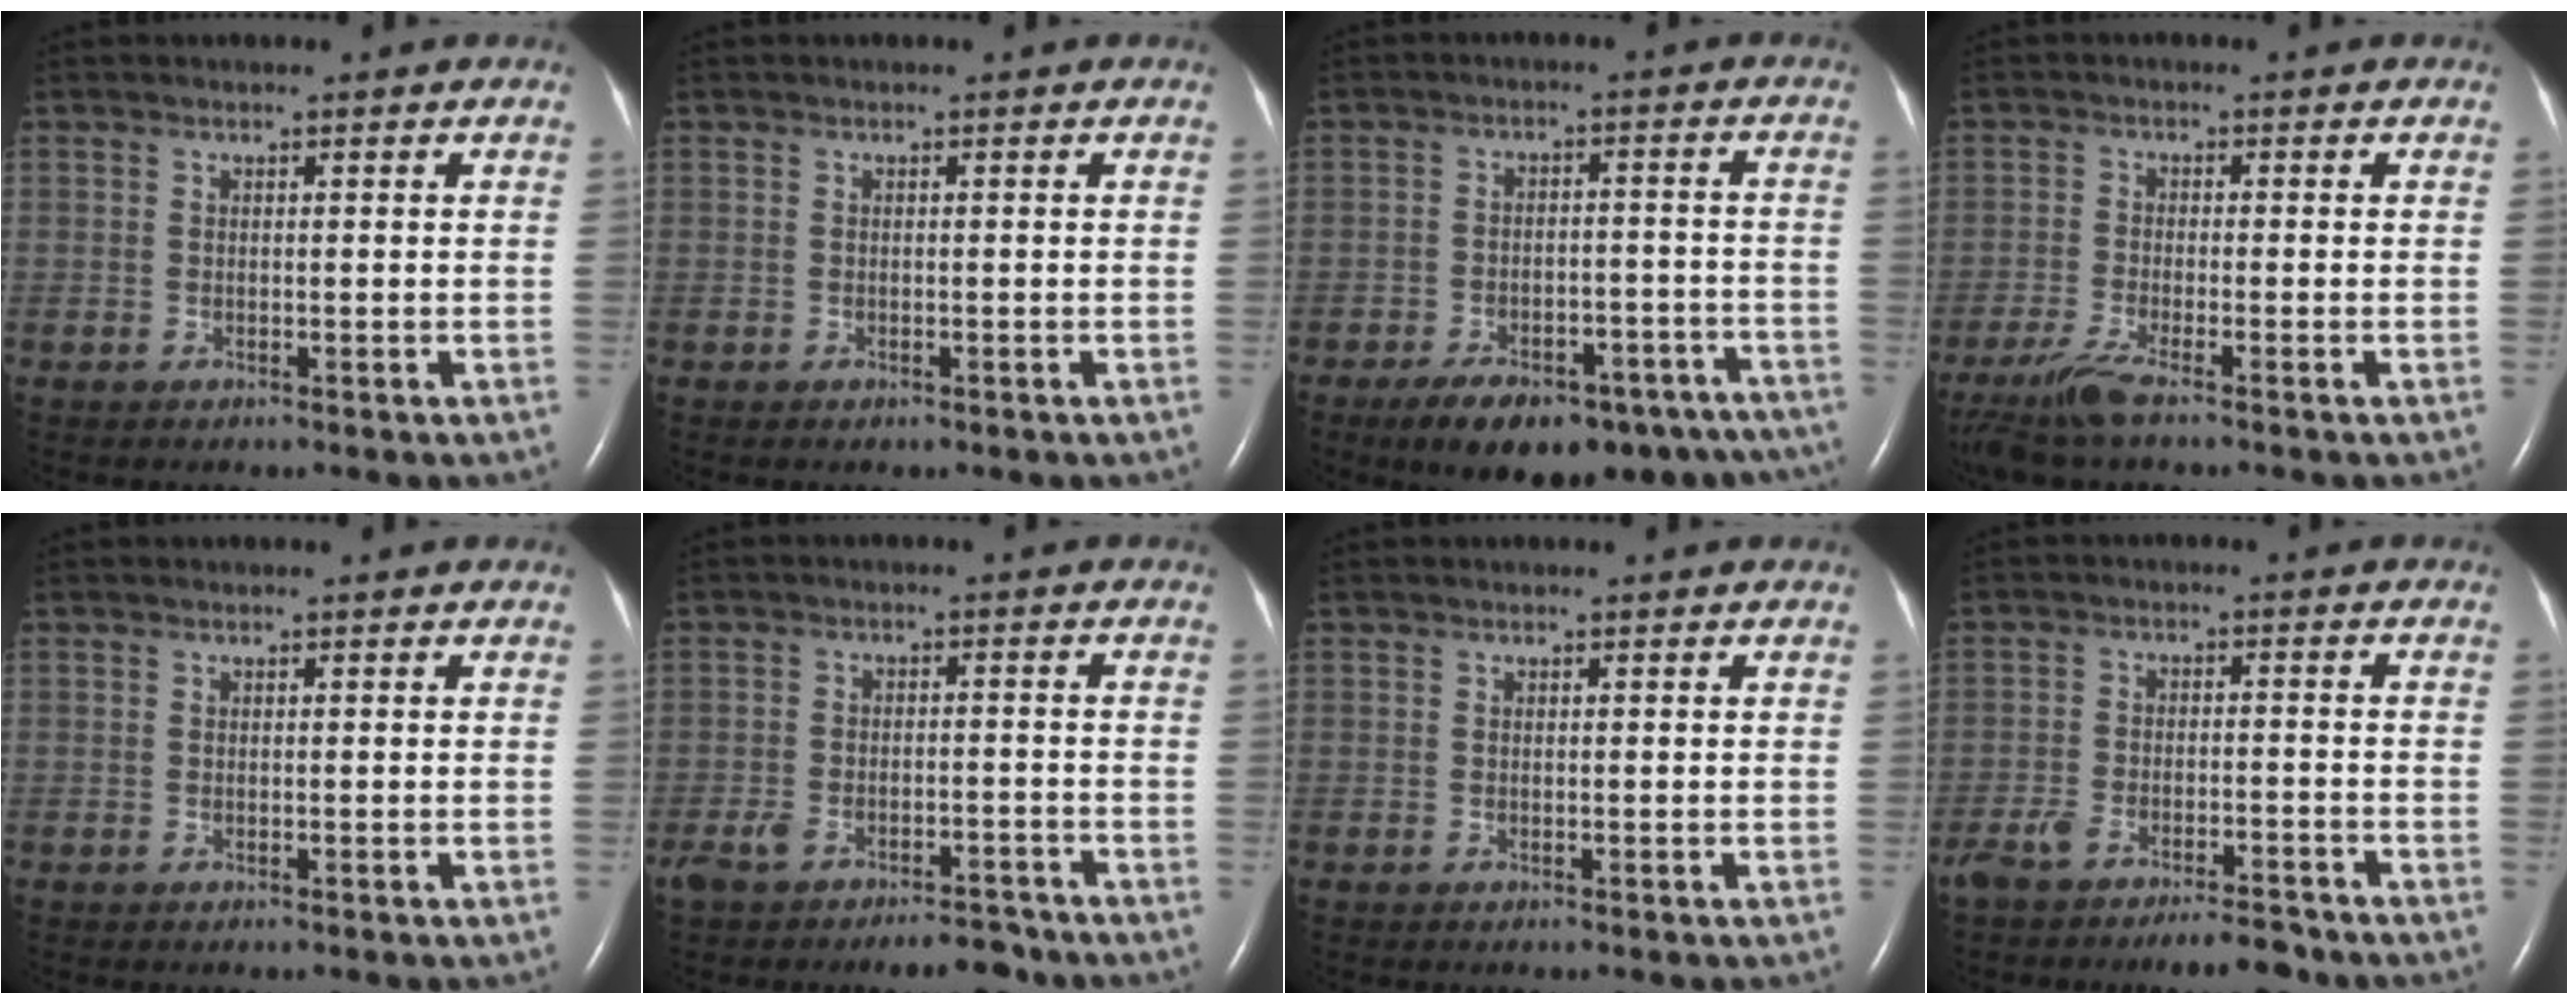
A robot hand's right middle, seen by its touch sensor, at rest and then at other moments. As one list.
[{"total": 0.0}, {"total": 18.8, "force": [-14.1, 7.9, 9.5], "torque": [-0.104, 0.019, -0.183]}, {"total": 5.3, "force": [-4.0, -0.2, 3.4], "torque": [-0.074, -0.019, -0.081]}, {"total": 0.0}, {"total": 7.2, "force": [-5.8, 2.5, 3.5], "torque": [-0.061, 0.005, -0.094]}, {"total": 0.0}, {"total": 7.6, "force": [-6.3, 1.8, 3.7], "torque": [-0.067, 0.000, -0.106]}]